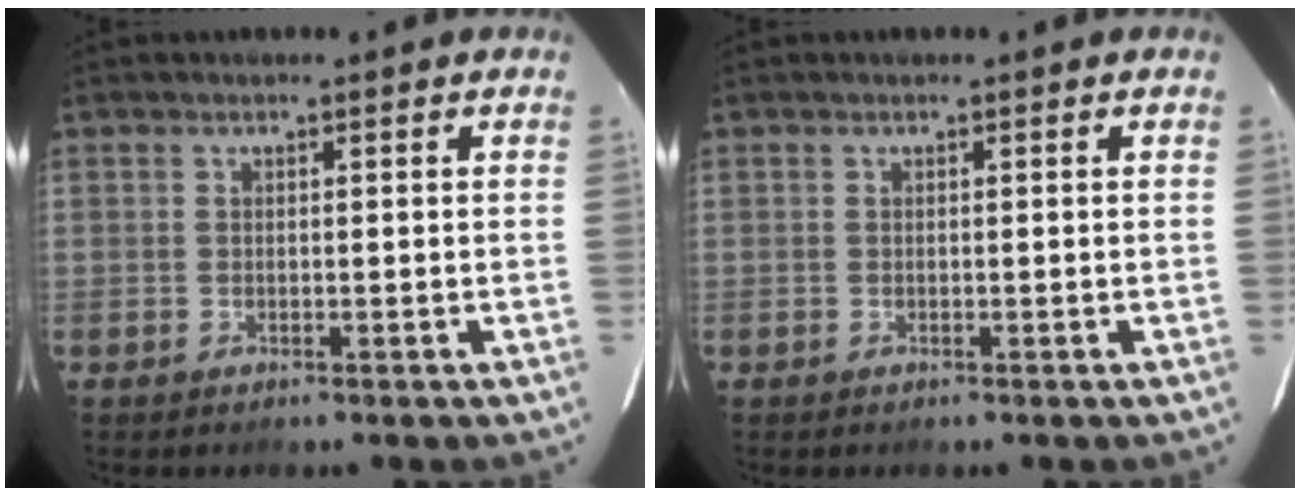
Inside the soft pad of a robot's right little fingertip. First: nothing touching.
{"total": 0.0}